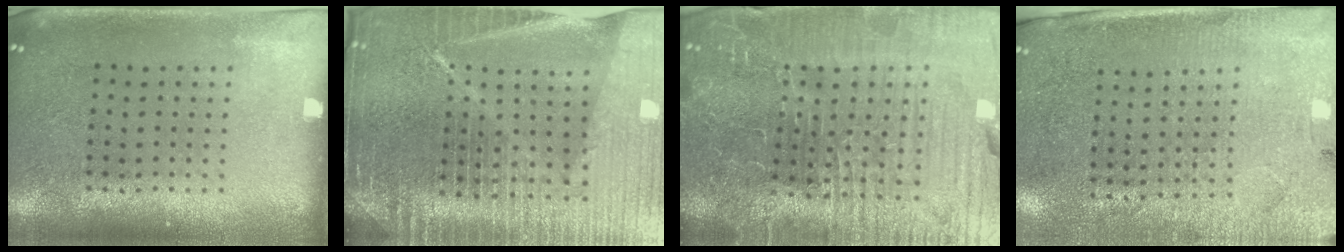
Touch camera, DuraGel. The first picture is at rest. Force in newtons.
{"total": 7.2, "press": 6.1, "slide": 3.7}
{"total": 6.9, "press": 6.3, "slide": 2.8}
{"total": 2.8, "press": 2.6, "slide": 1.1}